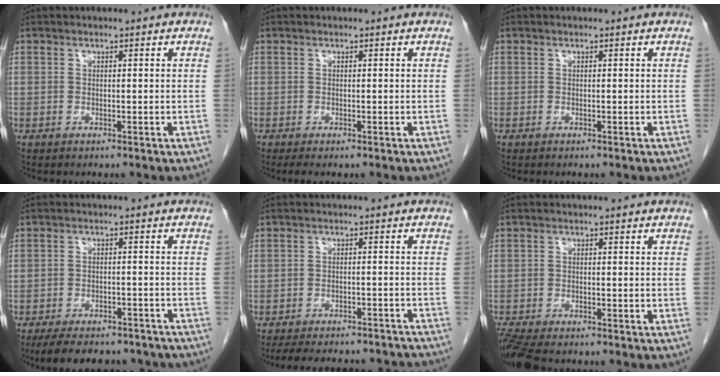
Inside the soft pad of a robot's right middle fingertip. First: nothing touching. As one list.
[{"total": 1.4, "force": [-1.0, 0.3, 0.9], "torque": [-0.012, -0.005, -0.013]}, {"total": 0.0}, {"total": 15.3, "force": [-13.2, 4.9, 6.0], "torque": [-0.113, -0.002, -0.169]}, {"total": 18.4, "force": [-16.8, 4.4, 6.0], "torque": [-0.110, -0.005, -0.207]}, {"total": 6.6, "force": [-5.7, 1.2, 3.1], "torque": [-0.061, -0.014, -0.097]}]